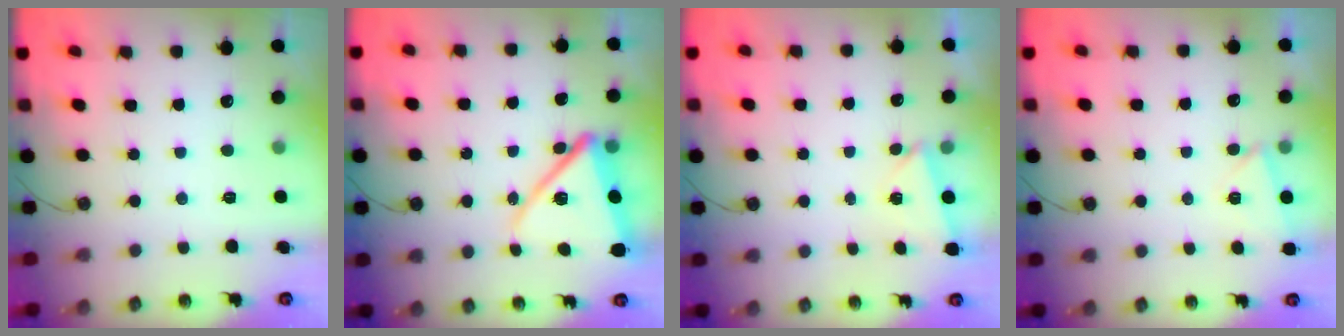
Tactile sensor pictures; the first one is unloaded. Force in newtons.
{"total": 15.5, "press": 15.4, "slide": 1.5}
{"total": 1.7, "press": 0.9, "slide": 1.5}
{"total": 3.9, "press": 2.7, "slide": 2.8}